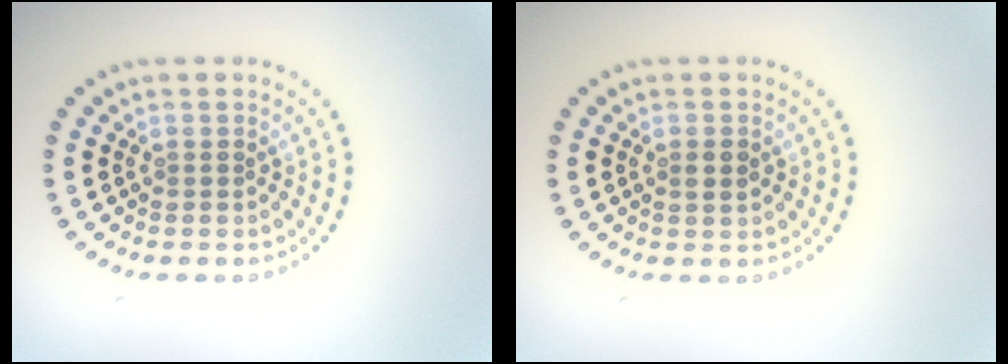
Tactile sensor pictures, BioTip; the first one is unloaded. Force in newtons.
{"total": 1.1, "press": 1.1, "slide": 0.3}